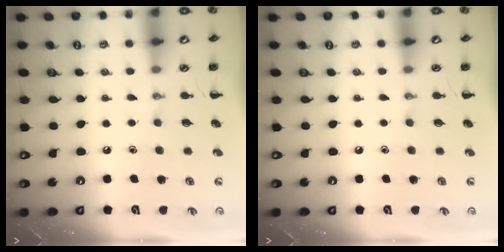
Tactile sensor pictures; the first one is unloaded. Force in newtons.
{"total": 0.0}